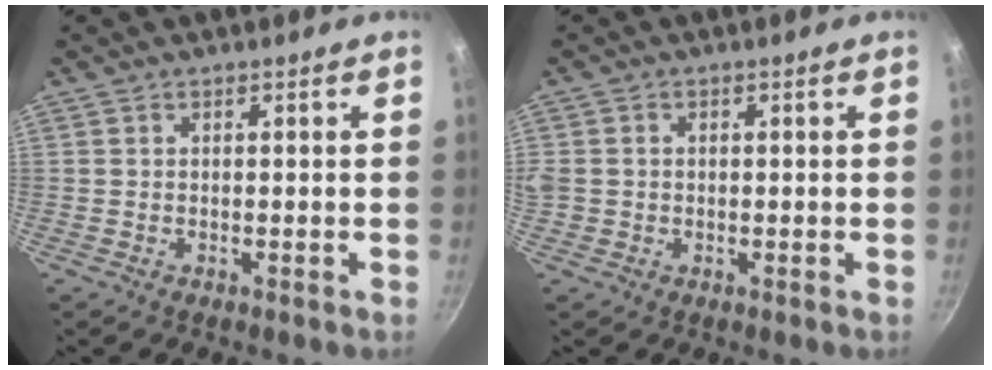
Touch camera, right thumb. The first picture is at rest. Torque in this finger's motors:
{"motor_torque": [0.08, -0.15, 0.31, 0.27, -0.01]}